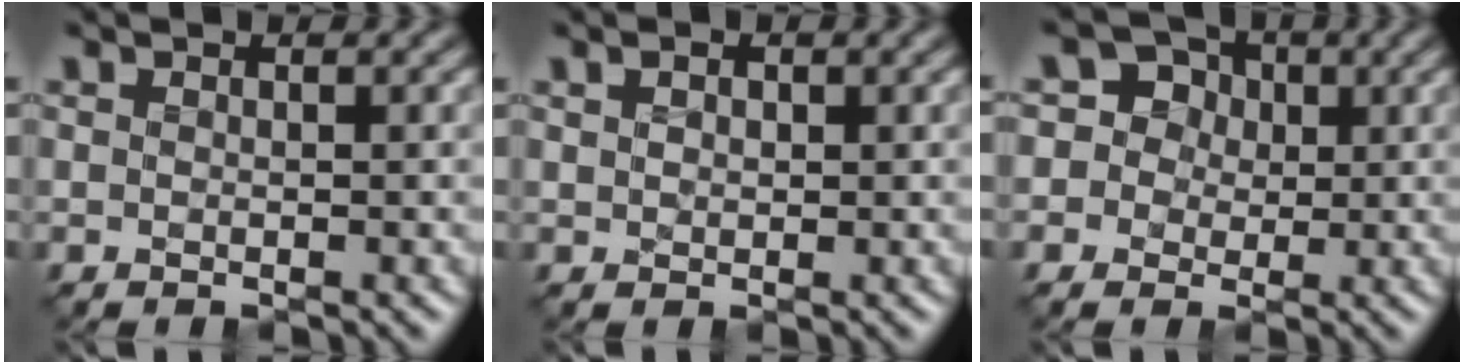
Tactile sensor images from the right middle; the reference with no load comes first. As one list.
[{"total": 1.7, "force": [0.8, 1.2, 0.9], "torque": [-0.022, 0.008, 0.005]}, {"total": 6.1, "force": [2.3, 5.1, 2.4], "torque": [-0.040, 0.021, 0.011]}]